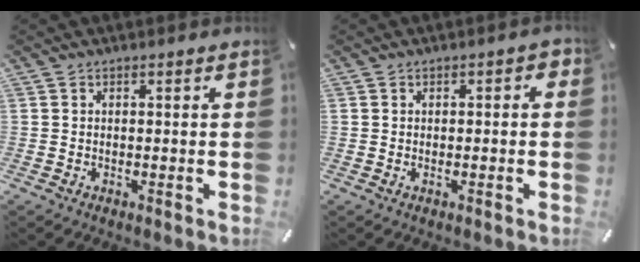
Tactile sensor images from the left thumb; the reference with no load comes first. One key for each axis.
{"total": 1.7, "fx": -0.5, "fy": 0.8, "fz": 1.5, "tx": -0.018, "ty": 0.000, "tz": -0.010}